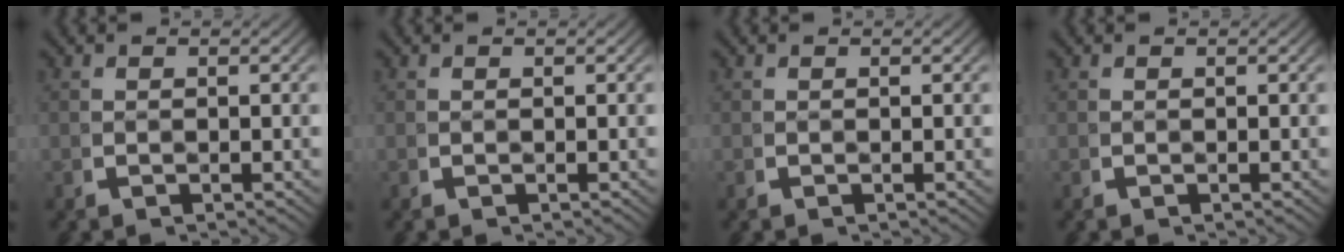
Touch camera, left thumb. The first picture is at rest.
{"total": 0.0}
{"total": 0.0}
{"total": 0.0}